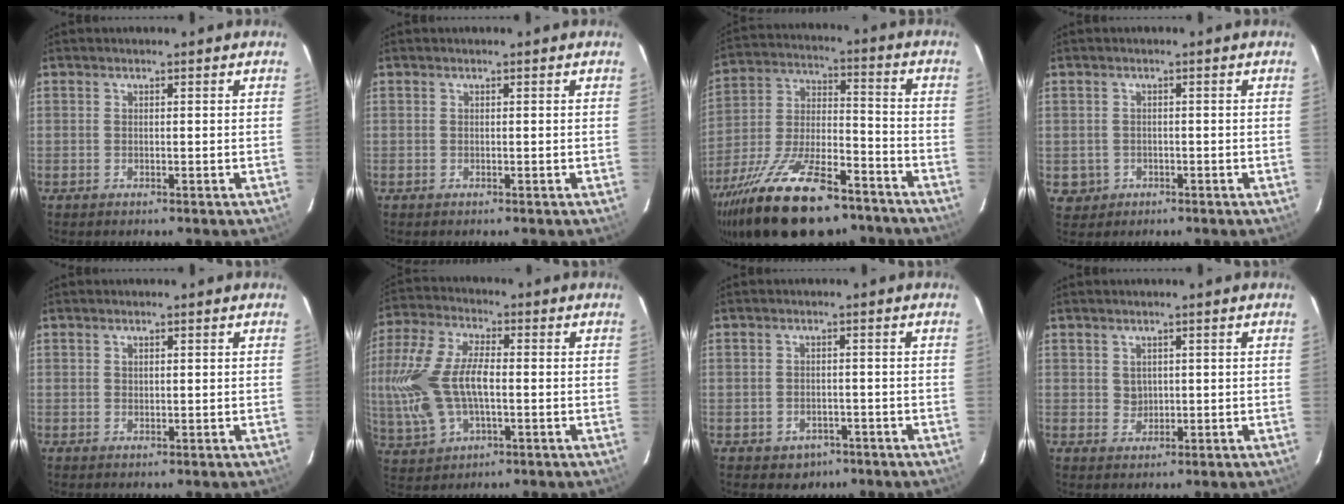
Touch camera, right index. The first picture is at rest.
{"total": 0.0}
{"total": 26.5, "force": [-18.2, 10.1, 16.5], "torque": [-0.315, -0.028, -0.286]}
{"total": 3.4, "force": [-0.6, 3.3, 0.5], "torque": [-0.016, 0.005, -0.001]}
{"total": 0.9, "force": [0.5, 0.6, 0.5], "torque": [-0.006, 0.003, 0.009]}
{"total": 16.7, "force": [-1.1, 8.9, 14.1], "torque": [-0.316, 0.006, -0.013]}
{"total": 4.1, "force": [-2.2, 3.4, 0.9], "torque": [-0.030, 0.006, -0.020]}
{"total": 2.0, "force": [0.8, 1.8, 0.4], "torque": [-0.002, 0.005, 0.019]}